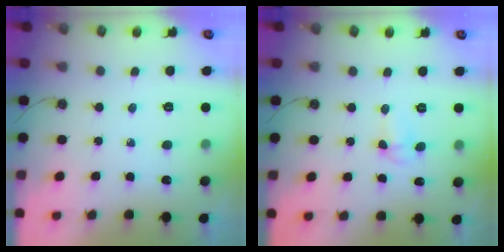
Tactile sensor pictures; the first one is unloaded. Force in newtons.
{"total": 5.8, "press": 5.6, "slide": 1.4}